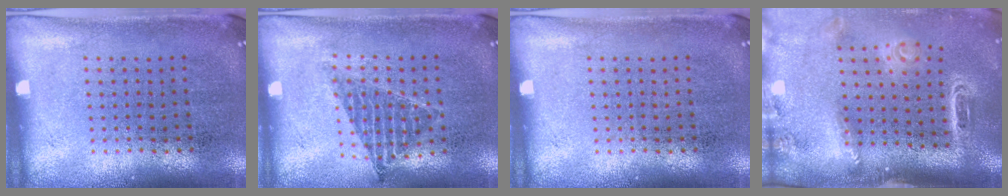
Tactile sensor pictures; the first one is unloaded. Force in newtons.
{"total": 0.9, "press": 0.8, "slide": 0.3}
{"total": 0.0}
{"total": 2.9, "press": 2.1, "slide": 2.0}